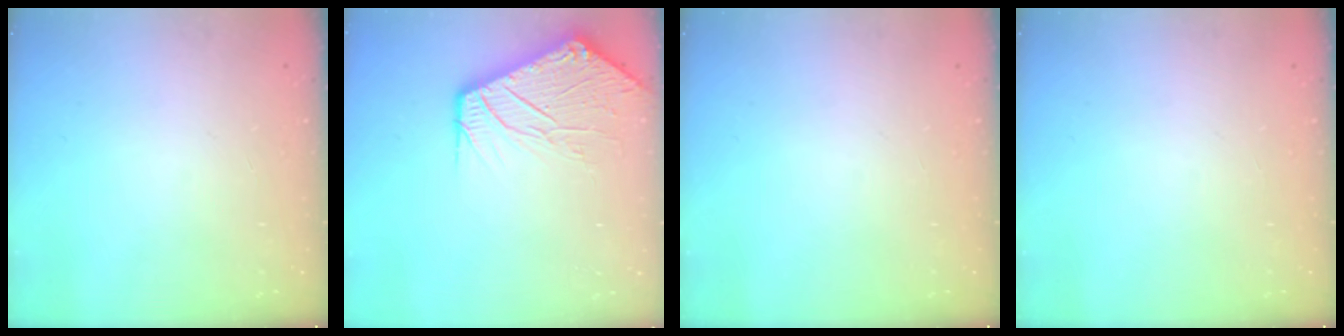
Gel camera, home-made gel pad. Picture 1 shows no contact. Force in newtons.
{"total": 11.6, "press": 11.6, "slide": 0.9}
{"total": 0.0}
{"total": 0.0}